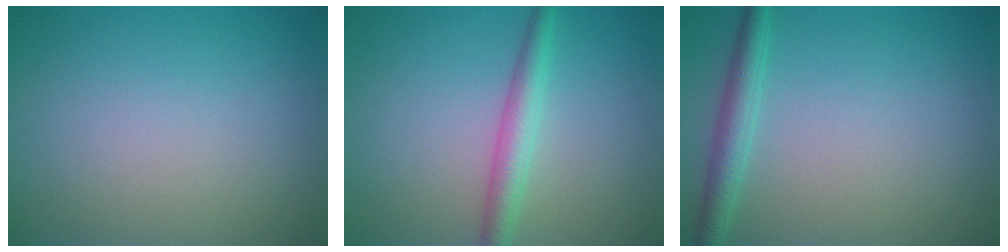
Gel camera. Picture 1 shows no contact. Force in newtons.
{"total": 2.8, "press": 2.8, "slide": 0.0}
{"total": 2.5, "press": 2.5, "slide": 0.1}